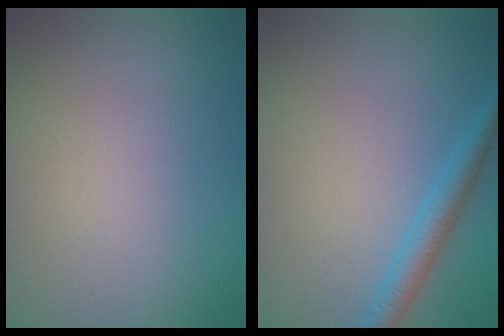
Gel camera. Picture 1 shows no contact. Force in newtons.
{"total": 2.8, "press": 2.7, "slide": 0.2}